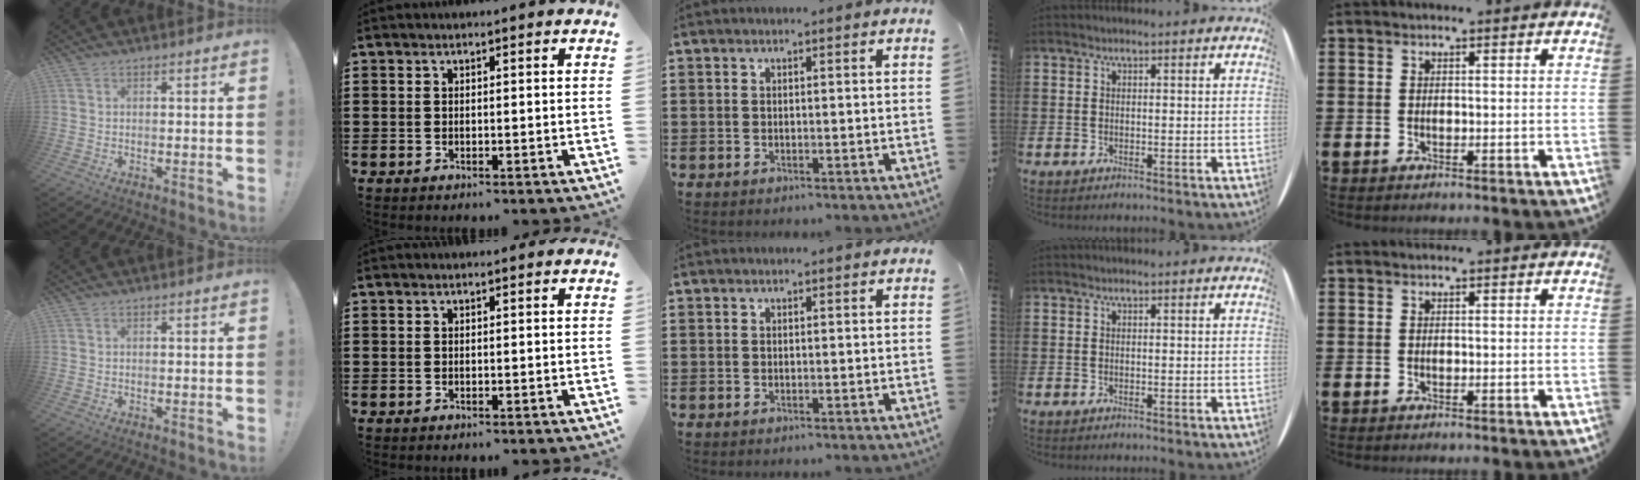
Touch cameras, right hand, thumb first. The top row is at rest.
{}